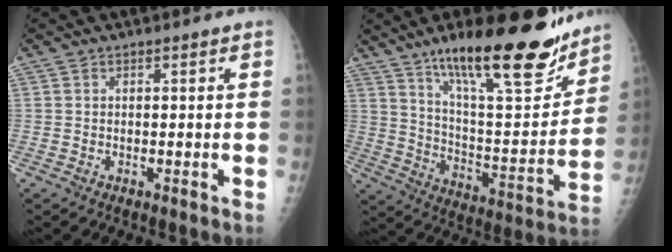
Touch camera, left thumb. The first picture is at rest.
{"total": 25.2, "force": [17.4, 6.7, 17.0], "torque": [-0.227, -0.083, 0.281]}